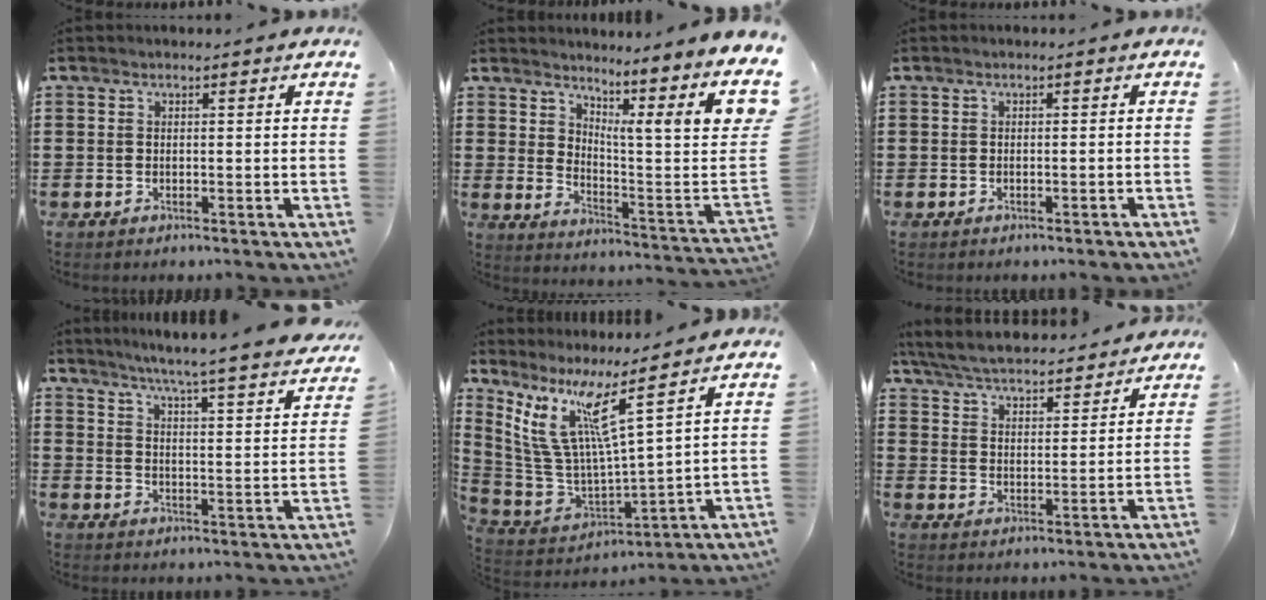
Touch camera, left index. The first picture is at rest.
{"total": 8.9, "force": [4.2, 0.7, 7.9], "torque": [-0.136, -0.037, 0.063]}
{"total": 0.7, "force": [-0.5, 0.0, 0.4], "torque": [-0.007, -0.002, -0.010]}
{"total": 5.0, "force": [4.5, -1.0, 1.8], "torque": [-0.056, -0.044, 0.069]}
{"total": 10.1, "force": [6.4, 1.2, 7.7], "torque": [-0.185, -0.067, 0.102]}
{"total": 5.6, "force": [5.5, 0.2, 1.0], "torque": [-0.048, -0.035, 0.095]}